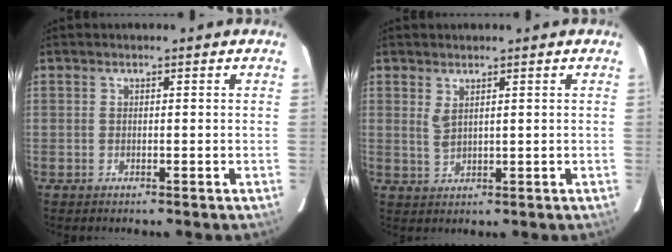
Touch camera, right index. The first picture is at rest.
{"total": 2.0, "force": [1.0, 0.5, 1.7], "torque": [-0.040, -0.005, 0.027]}